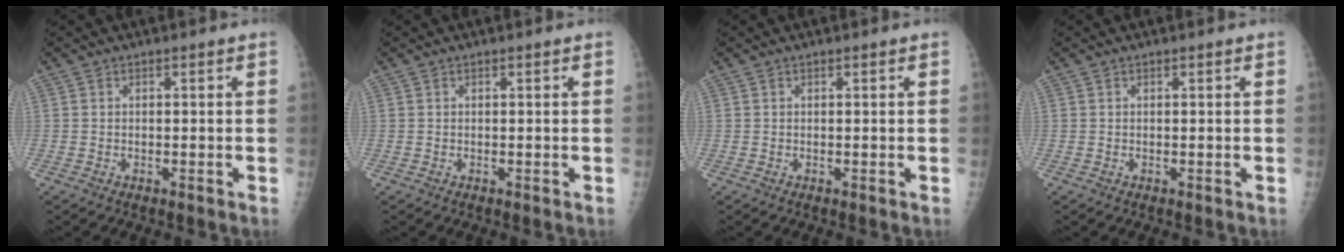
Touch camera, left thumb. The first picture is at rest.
{"total": 0.0}
{"total": 0.0}
{"total": 0.0}